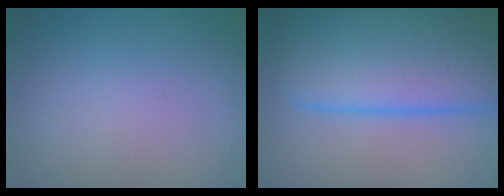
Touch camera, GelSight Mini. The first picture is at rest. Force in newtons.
{"total": 12.0, "press": 12.0, "slide": 0.5}